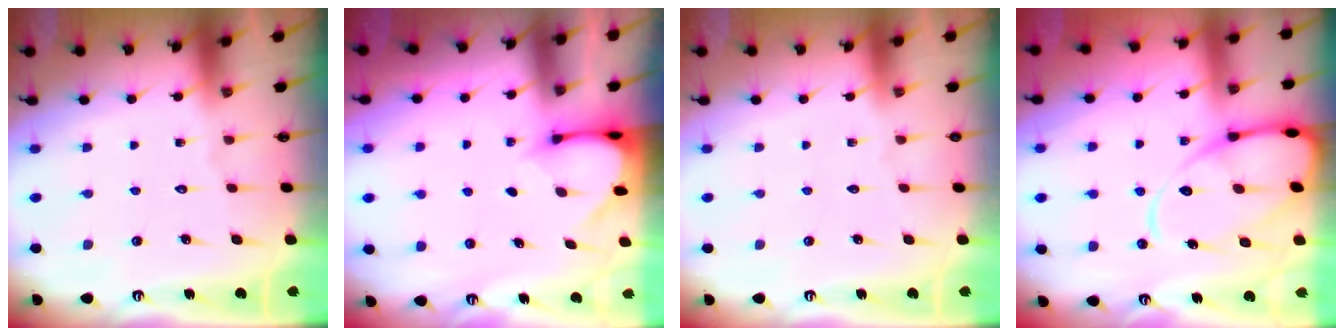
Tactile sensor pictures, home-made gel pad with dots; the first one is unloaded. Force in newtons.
{"total": 2.9, "press": 2.9, "slide": 0.2}
{"total": 0.0}
{"total": 12.6, "press": 12.6, "slide": 1.3}